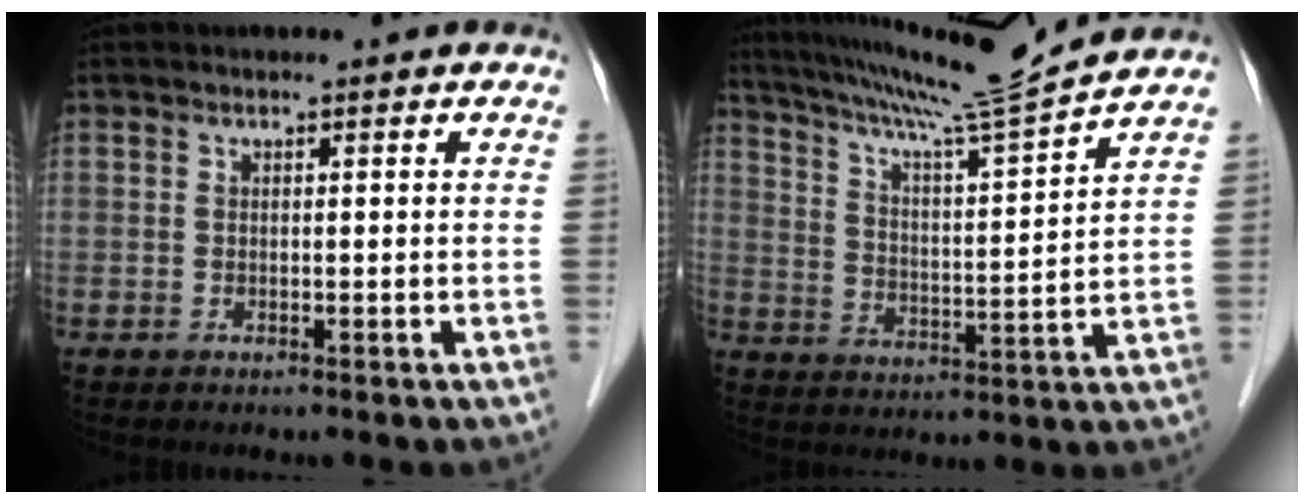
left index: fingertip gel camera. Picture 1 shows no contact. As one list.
[{"total": 14.2, "force": [12.9, -2.5, 5.3], "torque": [-0.100, -0.024, 0.207]}]